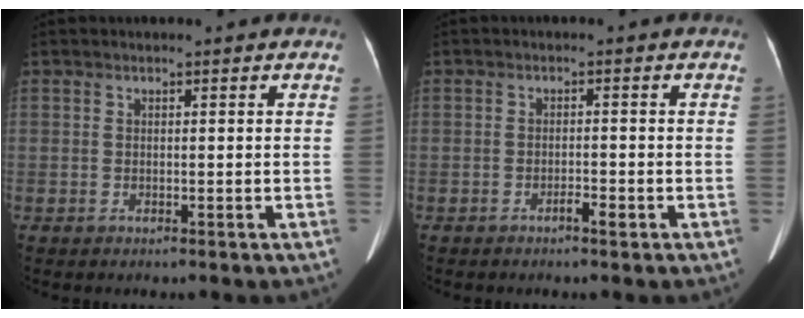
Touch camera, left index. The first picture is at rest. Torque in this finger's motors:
{"motor_torque": [-0.03, 0.02, 0.01, 0.03]}